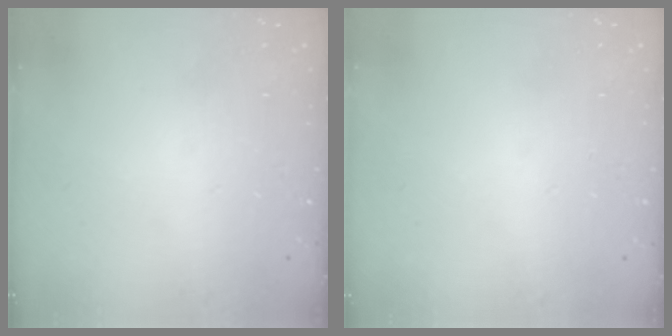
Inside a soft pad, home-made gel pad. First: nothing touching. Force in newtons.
{"total": 0.8, "press": 0.5, "slide": 0.6}